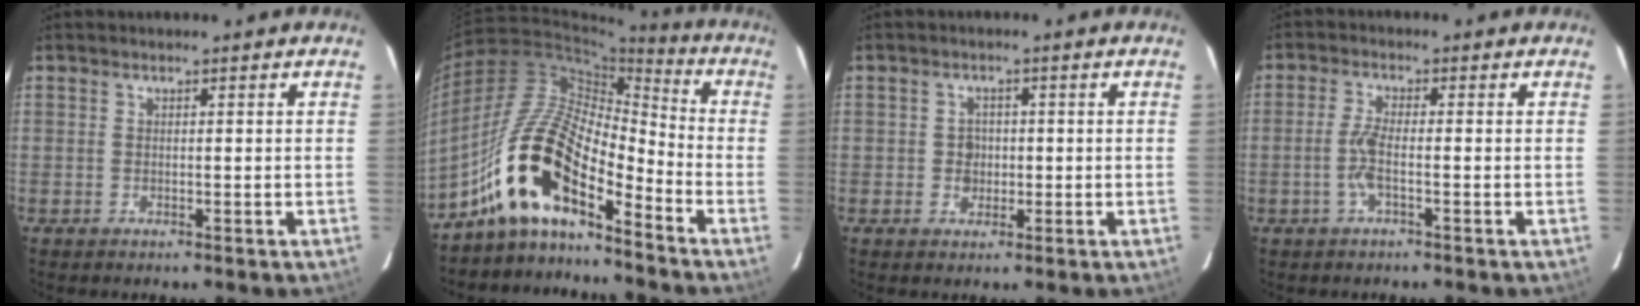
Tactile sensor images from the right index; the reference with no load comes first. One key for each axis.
{"total": 12.9, "fx": -8.4, "fy": 3.7, "fz": 9.1, "tx": -0.187, "ty": 0.038, "tz": -0.155}
{"total": 2.4, "fx": -0.2, "fy": 2.1, "fz": 1.1, "tx": -0.013, "ty": 0.004, "tz": -0.001}
{"total": 3.4, "fx": -1.0, "fy": 0.3, "fz": 3.2, "tx": -0.072, "ty": 0.000, "tz": -0.024}